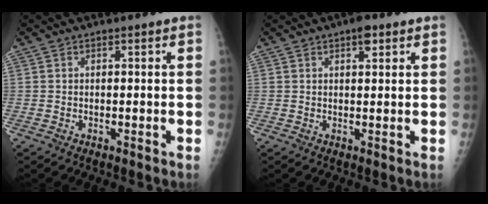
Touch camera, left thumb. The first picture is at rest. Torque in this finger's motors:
{"motor_torque": [0.42, 0.23, 0.59, -0.04, 0.00]}